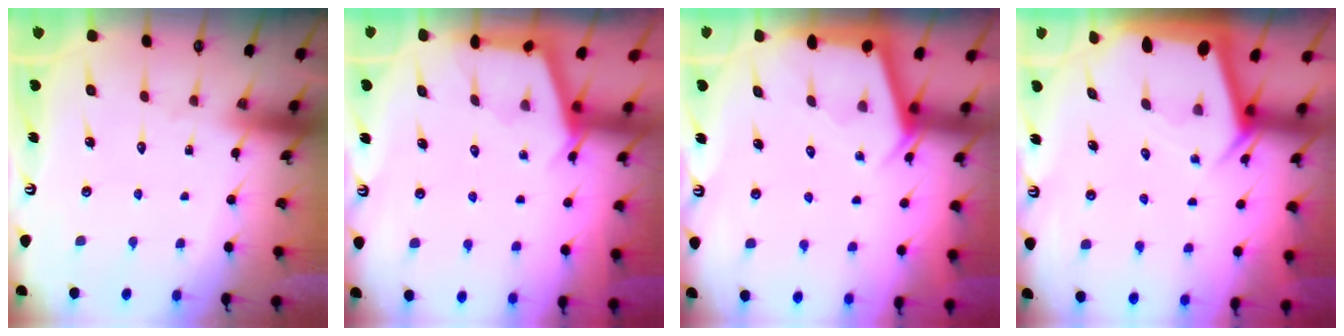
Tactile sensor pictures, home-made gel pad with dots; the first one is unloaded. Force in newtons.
{"total": 2.9, "press": 2.9, "slide": 0.3}
{"total": 2.7, "press": 2.6, "slide": 0.3}
{"total": 3.0, "press": 2.9, "slide": 0.4}